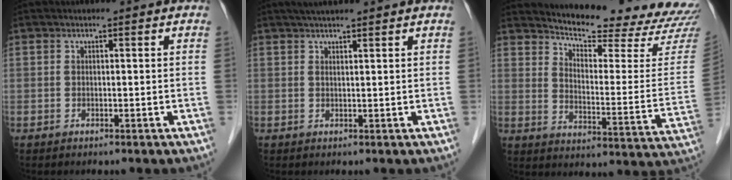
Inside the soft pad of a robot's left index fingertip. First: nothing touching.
{"total": 4.0, "force": [3.3, -0.4, 2.1], "torque": [-0.028, 0.021, 0.055]}
{"total": 21.4, "force": [20.5, 2.2, 5.8], "torque": [-0.083, -0.105, 0.247]}